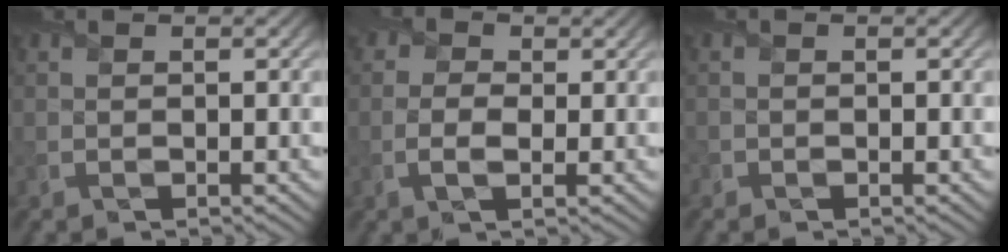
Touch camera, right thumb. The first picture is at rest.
{"total": 3.3, "force": [-0.2, 2.2, 2.5], "torque": [-0.058, 0.002, -0.010]}
{"total": 0.5, "force": [-0.5, 0.2, -0.1], "torque": [0.002, 0.000, -0.011]}